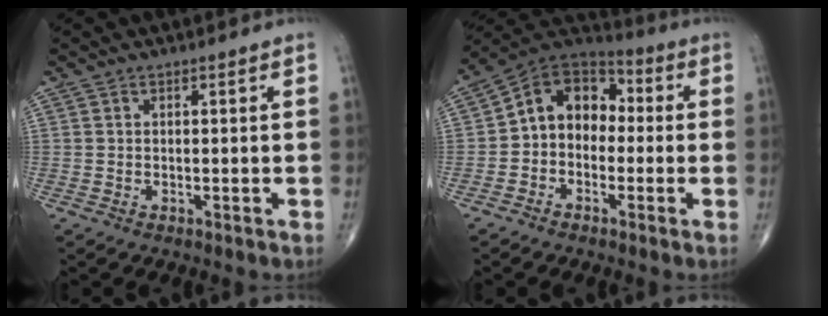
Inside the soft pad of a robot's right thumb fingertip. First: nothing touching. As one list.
[{"total": 11.2, "force": [-0.6, 8.7, 7.1], "torque": [-0.078, 0.043, -0.030]}]